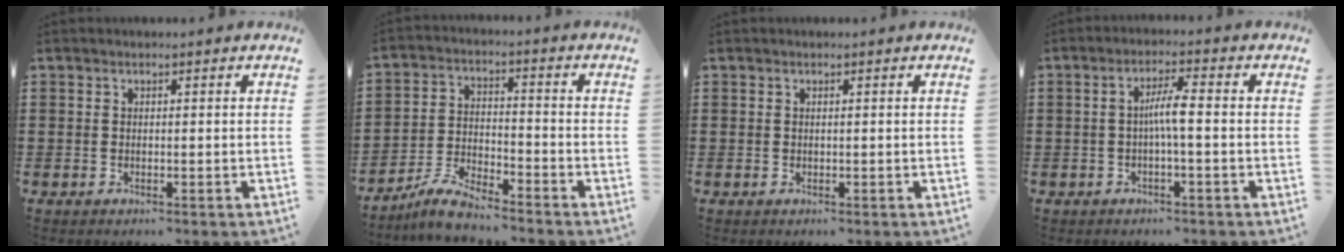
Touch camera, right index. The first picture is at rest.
{"total": 5.6, "force": [-5.2, 0.7, 1.8], "torque": [-0.052, 0.000, -0.106]}
{"total": 0.0}
{"total": 4.1, "force": [-0.5, 0.3, 4.1], "torque": [-0.076, 0.003, -0.013]}